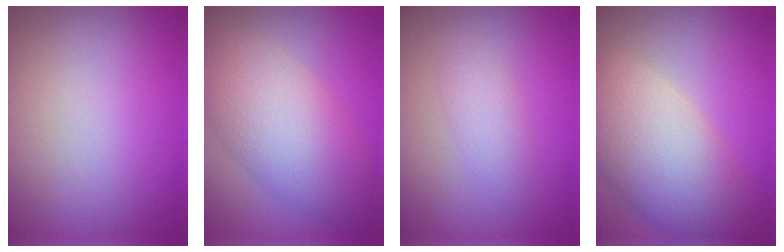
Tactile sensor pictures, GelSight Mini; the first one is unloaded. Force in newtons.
{"total": 7.8, "press": 7.8, "slide": 0.4}
{"total": 2.0, "press": 2.0, "slide": 0.2}
{"total": 8.0, "press": 8.0, "slide": 0.7}